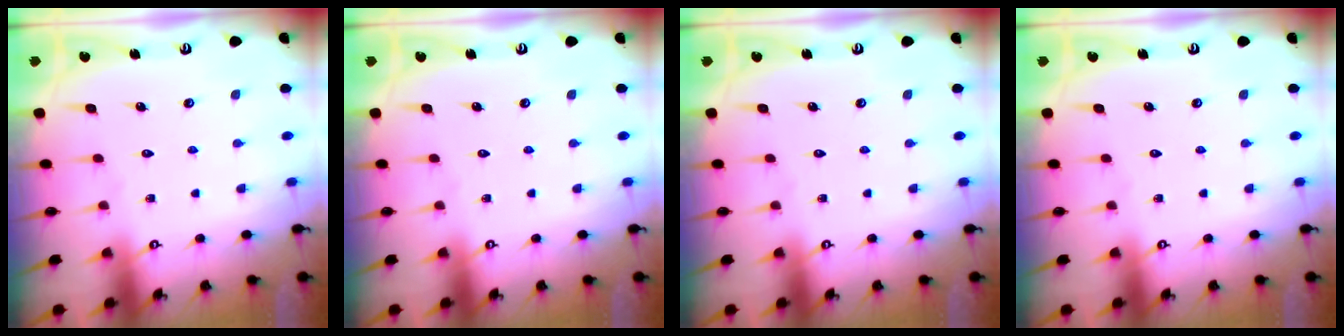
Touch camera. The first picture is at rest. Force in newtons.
{"total": 0.0}
{"total": 0.0}
{"total": 0.0}